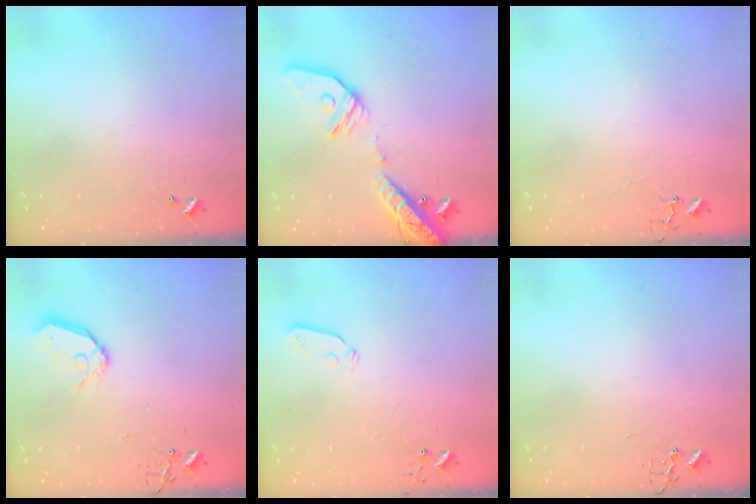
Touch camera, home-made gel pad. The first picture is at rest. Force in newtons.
{"total": 18.3, "press": 17.9, "slide": 3.6}
{"total": 3.4, "press": 3.4, "slide": 0.3}
{"total": 10.5, "press": 10.5, "slide": 1.3}
{"total": 3.6, "press": 3.6, "slide": 0.6}
{"total": 0.0}